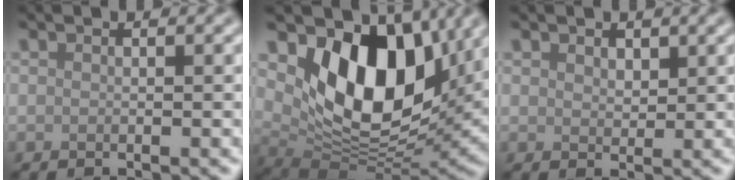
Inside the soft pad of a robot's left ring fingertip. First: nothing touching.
{"total": 11.6, "force": [4.0, 7.0, 8.4], "torque": [-0.123, -0.025, 0.074]}
{"total": 1.3, "force": [1.0, 0.7, 0.5], "torque": [-0.008, -0.003, 0.020]}